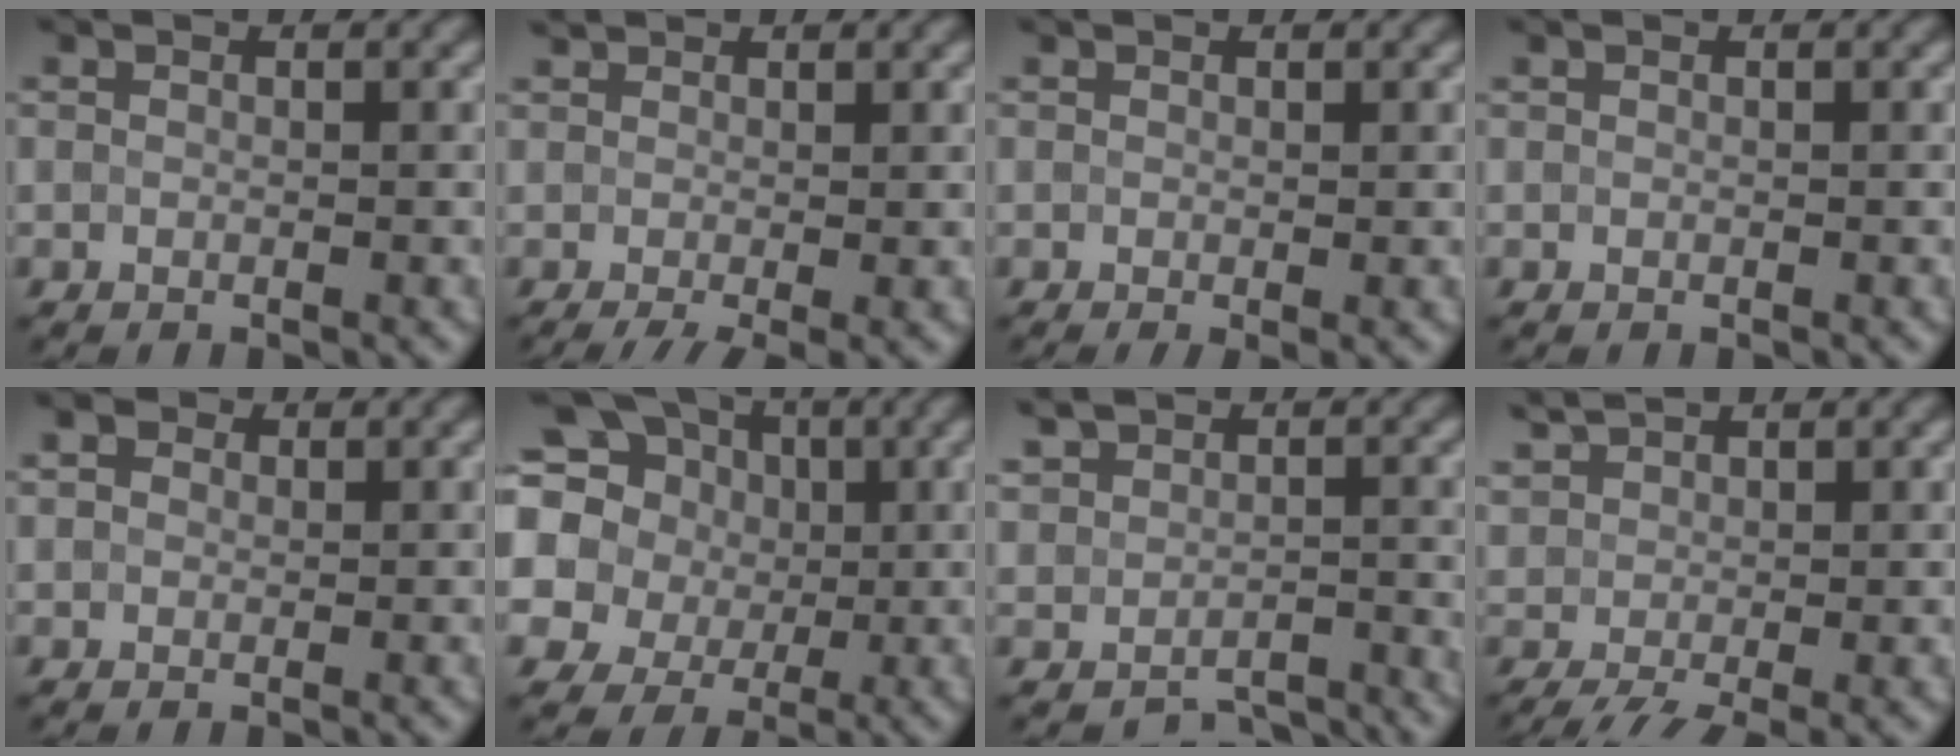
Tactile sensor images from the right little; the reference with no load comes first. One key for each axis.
{"total": 2.7, "fx": -0.5, "fy": 1.6, "fz": 2.2, "tx": -0.045, "ty": -0.003, "tz": -0.008}
{"total": 0.8, "fx": -0.1, "fy": 0.4, "fz": 0.7, "tx": -0.012, "ty": -0.001, "tz": -0.002}
{"total": 0.0}
{"total": 1.8, "fx": 0.7, "fy": 1.4, "fz": 0.9, "tx": -0.018, "ty": 0.007, "tz": 0.001}
{"total": 15.8, "fx": 4.4, "fy": 13.8, "fz": 6.4, "tx": -0.180, "ty": 0.032, "tz": 0.041}
{"total": 3.4, "fx": -1.4, "fy": 2.9, "fz": 1.0, "tx": 0.003, "ty": -0.007, "tz": -0.022}
{"total": 3.6, "fx": -0.1, "fy": 2.3, "fz": 2.8, "tx": -0.081, "ty": 0.001, "tz": 0.001}